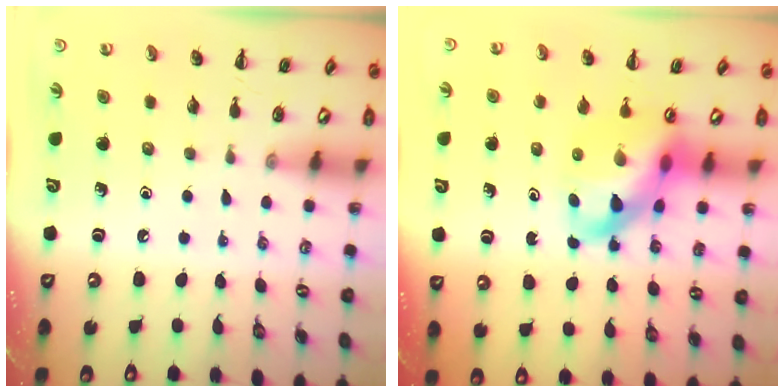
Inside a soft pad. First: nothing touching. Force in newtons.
{"total": 12.2, "press": 11.7, "slide": 3.2}